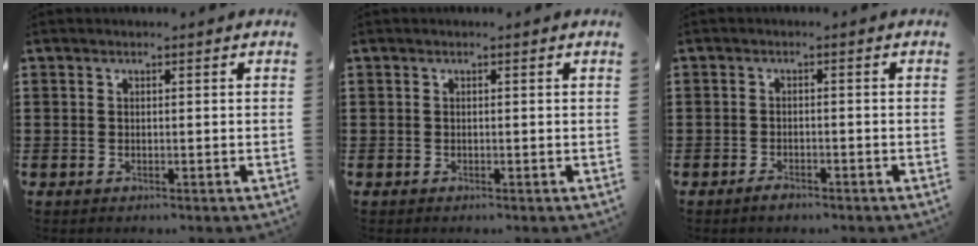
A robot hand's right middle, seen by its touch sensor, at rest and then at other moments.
{"total": 0.0}
{"total": 1.6, "force": [-1.4, 0.5, 0.6], "torque": [-0.014, -0.004, -0.026]}